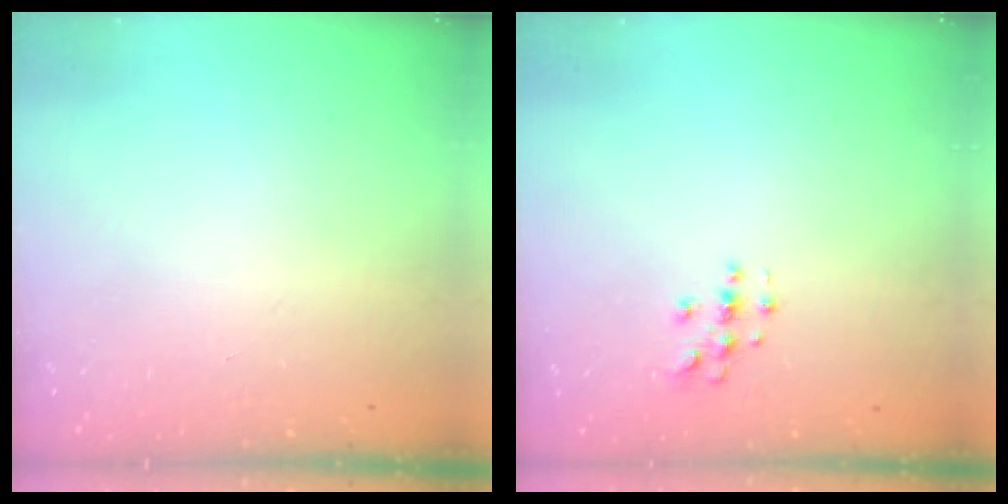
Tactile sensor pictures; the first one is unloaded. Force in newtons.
{"total": 2.8, "press": 2.8, "slide": 0.2}